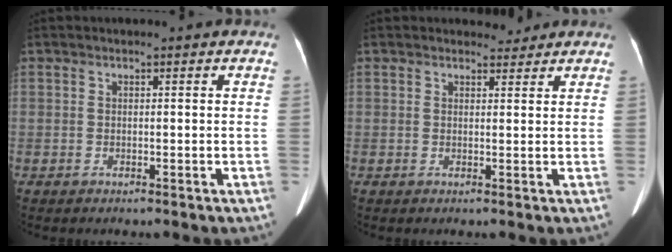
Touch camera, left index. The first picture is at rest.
{"total": 1.8, "force": [1.6, 0.6, -0.2], "torque": [0.001, -0.007, 0.021]}